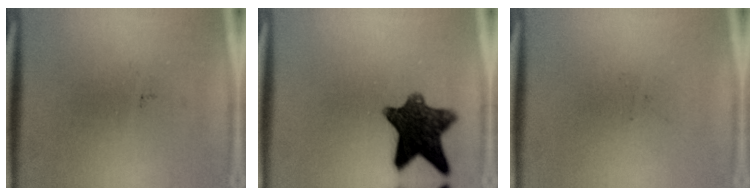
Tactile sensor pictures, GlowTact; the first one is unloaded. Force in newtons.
{"total": 11.0}
{"total": 0.0}